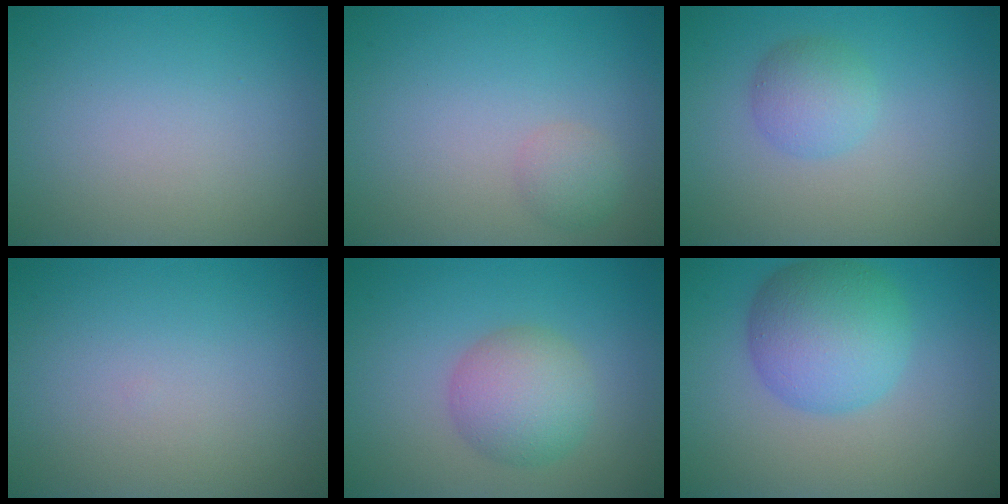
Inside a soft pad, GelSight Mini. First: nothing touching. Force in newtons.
{"total": 1.5, "press": 1.5, "slide": 0.1}
{"total": 2.5, "press": 2.5, "slide": 0.1}
{"total": 0.0}
{"total": 4.4, "press": 4.4, "slide": 0.2}
{"total": 6.6, "press": 6.6, "slide": 0.1}